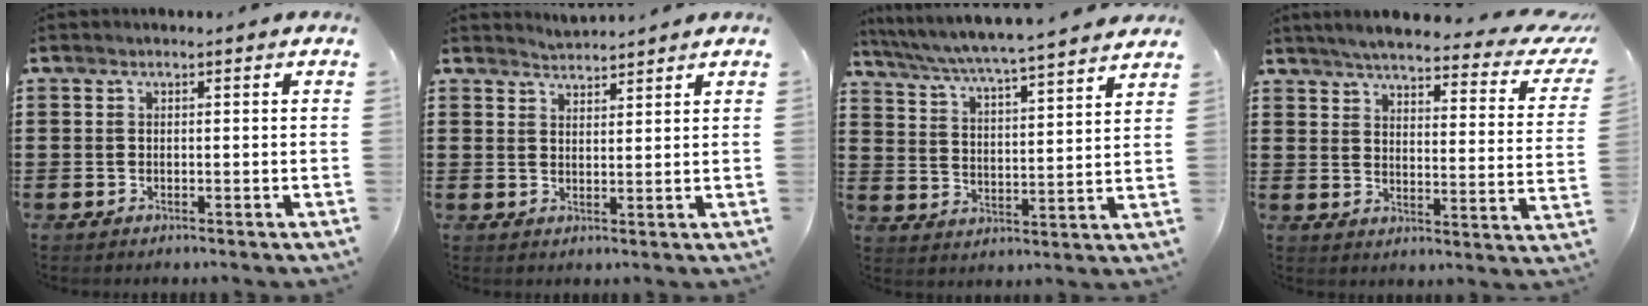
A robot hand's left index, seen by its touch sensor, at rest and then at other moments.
{"total": 2.4, "force": [2.4, -0.2, -0.2], "torque": [-0.003, -0.004, 0.047]}
{"total": 4.5, "force": [4.2, -0.7, 1.4], "torque": [-0.050, -0.035, 0.063]}
{"total": 4.9, "force": [4.2, 0.2, 2.6], "torque": [-0.063, -0.029, 0.064]}